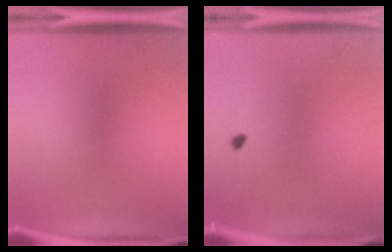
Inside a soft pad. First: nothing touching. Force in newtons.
{"total": 0.7}